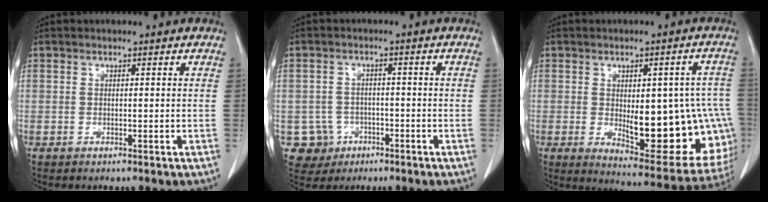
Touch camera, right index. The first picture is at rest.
{"total": 5.0, "force": [-1.9, 4.6, 0.0], "torque": [0.004, 0.012, -0.028]}
{"total": 19.5, "force": [-2.9, 7.5, 17.8], "torque": [-0.166, 0.015, -0.006]}